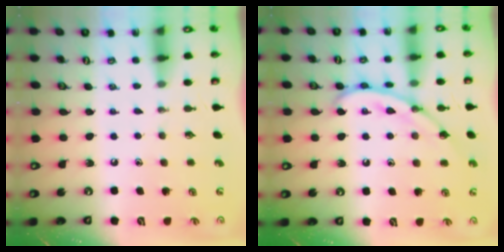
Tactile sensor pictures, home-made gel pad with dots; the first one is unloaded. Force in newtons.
{"total": 11.6, "press": 11.5, "slide": 0.8}